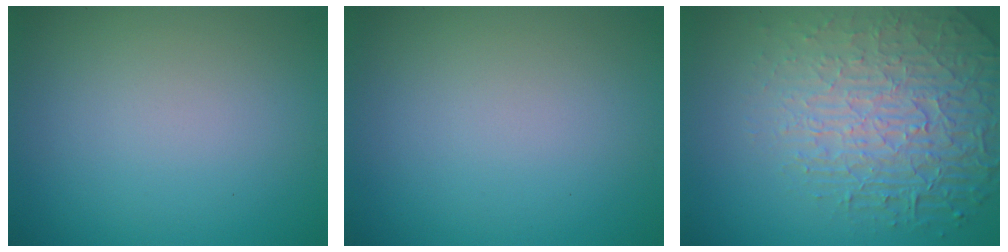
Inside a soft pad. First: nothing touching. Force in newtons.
{"total": 0.0}
{"total": 7.8, "press": 5.5, "slide": 5.5}